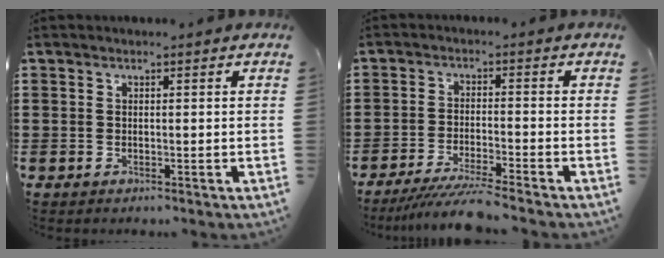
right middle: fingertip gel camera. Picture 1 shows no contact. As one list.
[{"total": 5.0, "force": [-4.5, -0.3, 2.2], "torque": [-0.049, -0.017, -0.090]}]